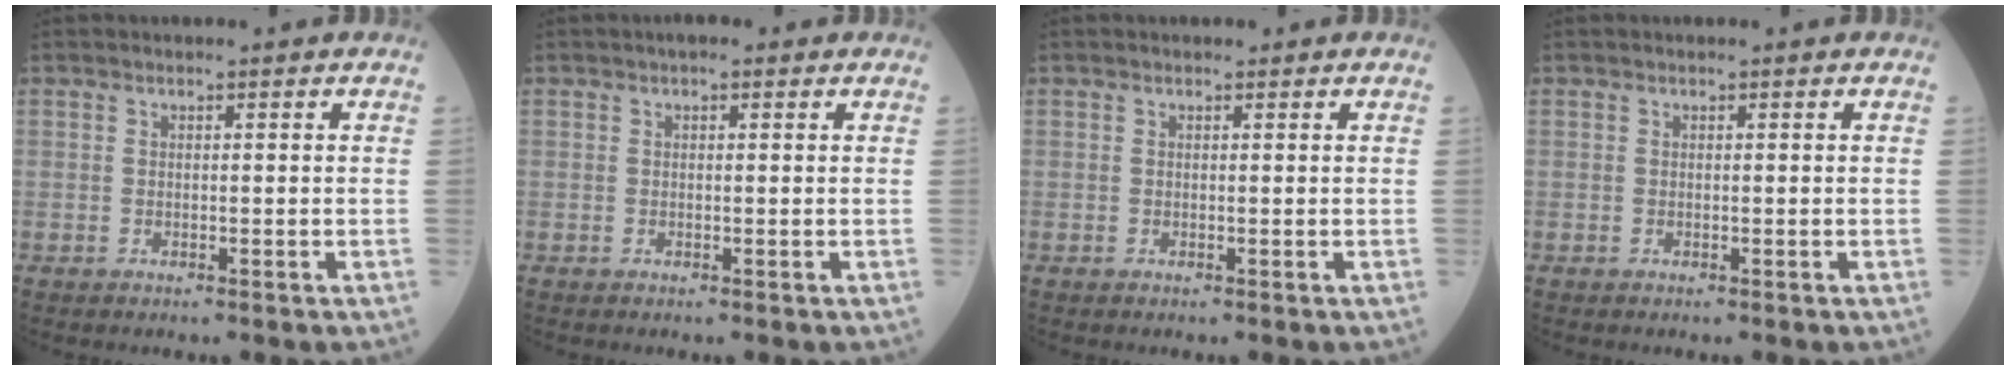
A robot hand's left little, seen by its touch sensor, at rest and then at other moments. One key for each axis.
{"total": 1.1, "fx": 0.5, "fy": 0.6, "fz": 0.7, "tx": -0.012, "ty": 0.010, "tz": 0.002}
{"total": 0.0}
{"total": 0.0}